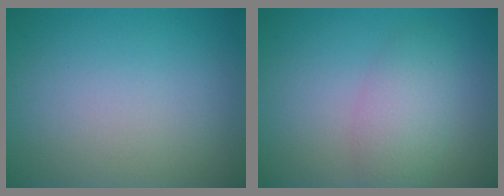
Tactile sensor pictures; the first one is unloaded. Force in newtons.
{"total": 3.4, "press": 3.4, "slide": 0.1}